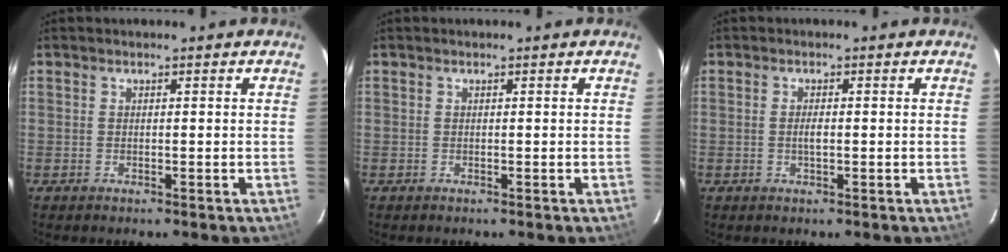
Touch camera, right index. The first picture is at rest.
{"total": 0.0}
{"total": 1.5, "force": [-0.2, 0.5, 1.4], "torque": [-0.025, -0.002, -0.004]}